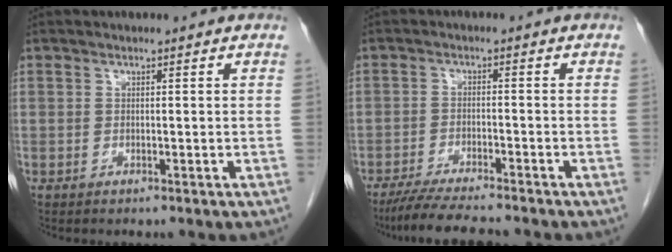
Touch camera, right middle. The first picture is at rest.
{"total": 8.4, "force": [-7.4, 0.3, 4.1], "torque": [-0.068, -0.024, -0.121]}